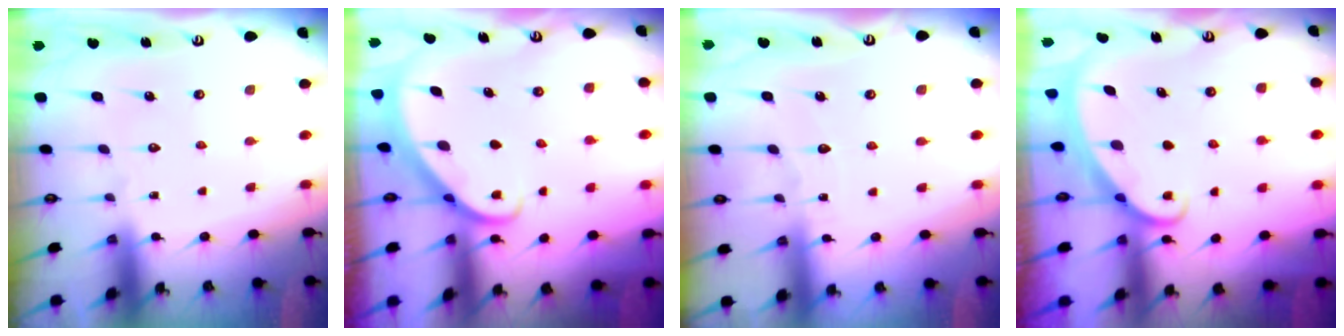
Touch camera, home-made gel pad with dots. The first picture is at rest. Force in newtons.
{"total": 2.7, "press": 2.7, "slide": 0.2}
{"total": 2.3, "press": 2.3, "slide": 0.1}
{"total": 2.2, "press": 2.2, "slide": 0.3}